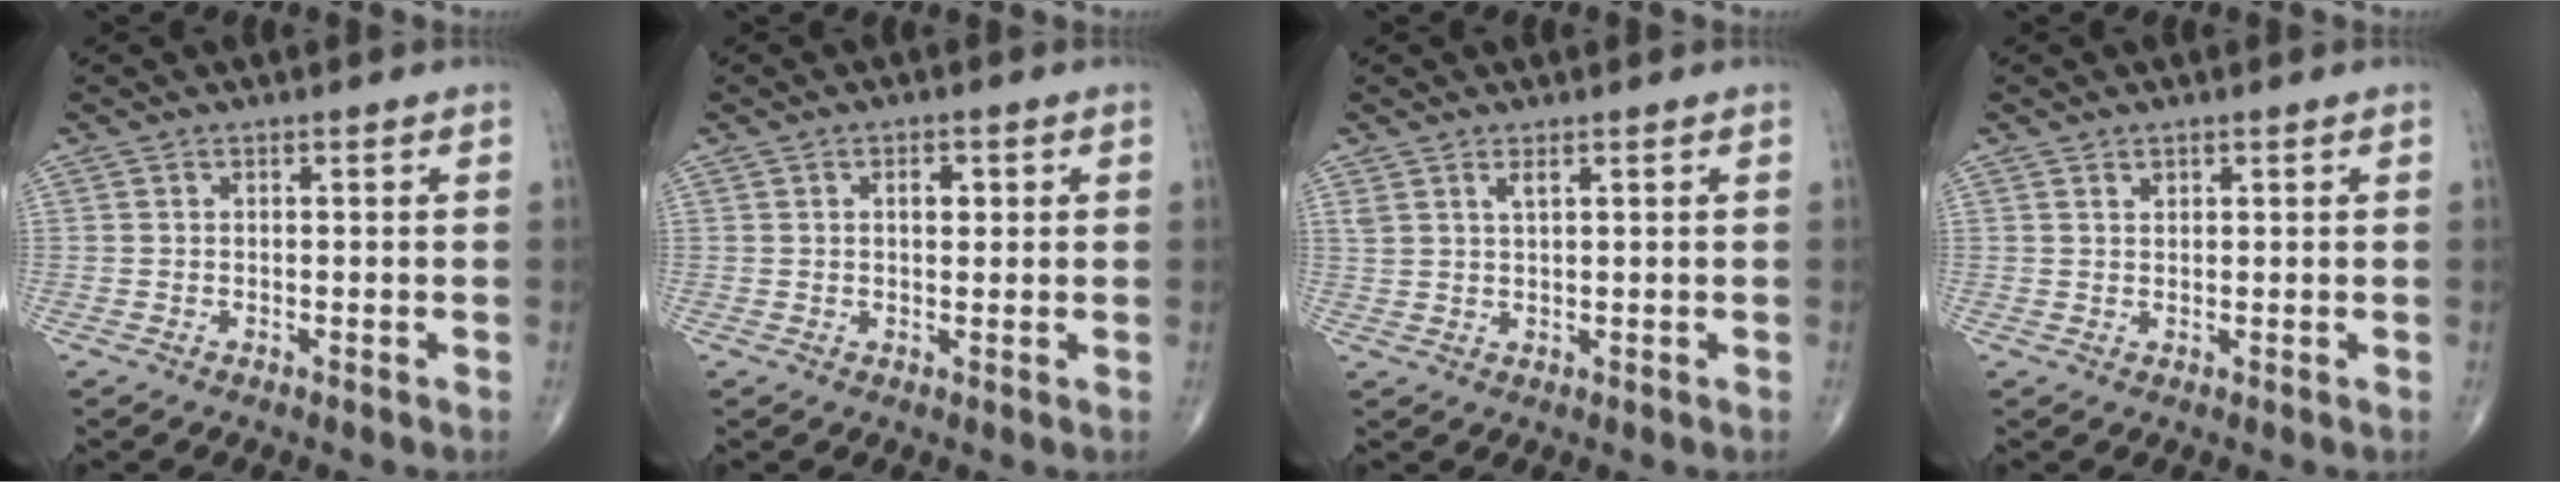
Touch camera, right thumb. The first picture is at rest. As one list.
[{"total": 2.9, "force": [0.8, 1.6, 2.2], "torque": [-0.026, -0.001, 0.010]}, {"total": 2.2, "force": [1.3, 0.7, 1.6], "torque": [-0.034, -0.002, 0.029]}, {"total": 1.2, "force": [0.8, 0.8, 0.6], "torque": [-0.002, -0.004, 0.012]}]